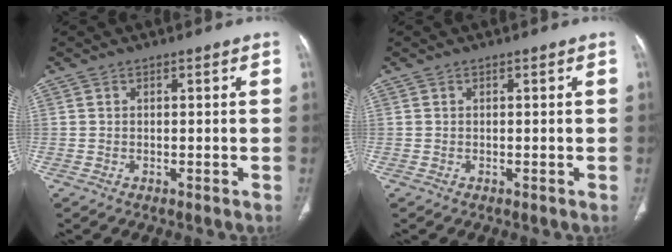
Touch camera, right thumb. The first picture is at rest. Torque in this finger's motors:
{"motor_torque": [-0.64, 0.19, -0.48, 0.20, -0.03]}